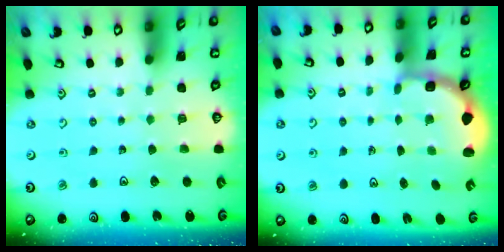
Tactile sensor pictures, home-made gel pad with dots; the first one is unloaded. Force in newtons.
{"total": 3.0, "press": 2.0, "slide": 2.2}